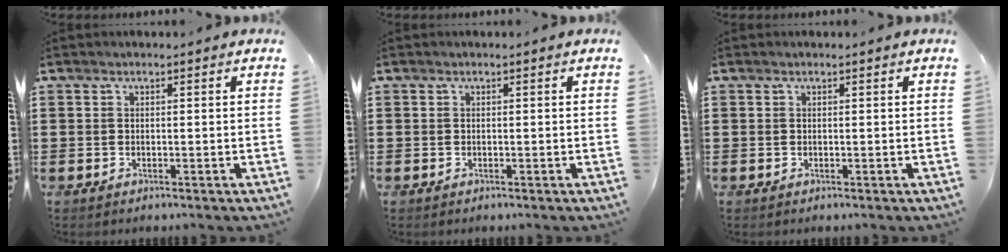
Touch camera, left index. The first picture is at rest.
{"total": 0.0}
{"total": 0.0}